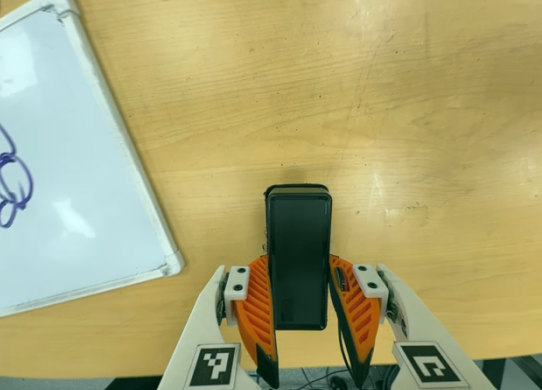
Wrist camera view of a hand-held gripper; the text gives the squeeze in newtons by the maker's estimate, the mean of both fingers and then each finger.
{"total": 5.5, "left": 3.7, "right": 7.3}